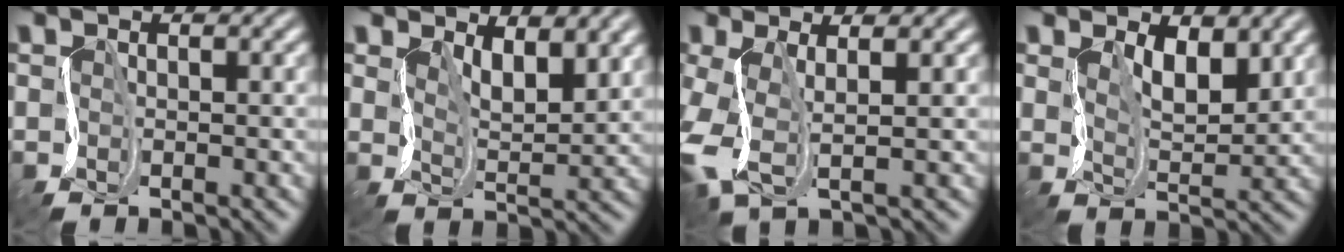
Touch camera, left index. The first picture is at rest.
{"total": 3.8, "force": [1.9, 1.6, 2.9], "torque": [-0.059, -0.015, 0.032]}
{"total": 4.0, "force": [-0.7, 1.4, 3.7], "torque": [-0.105, -0.010, -0.024]}
{"total": 3.5, "force": [1.3, 1.6, 2.8], "torque": [-0.059, -0.014, 0.021]}